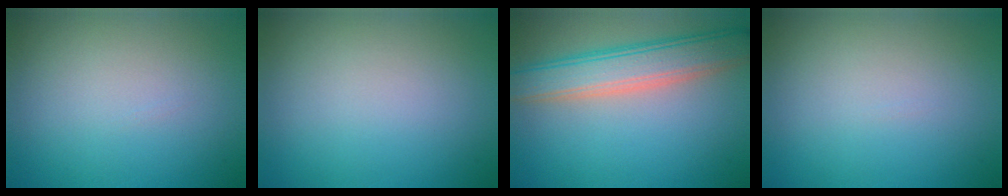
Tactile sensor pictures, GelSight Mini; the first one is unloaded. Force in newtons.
{"total": 0.0}
{"total": 5.9, "press": 5.9, "slide": 0.3}
{"total": 0.0}